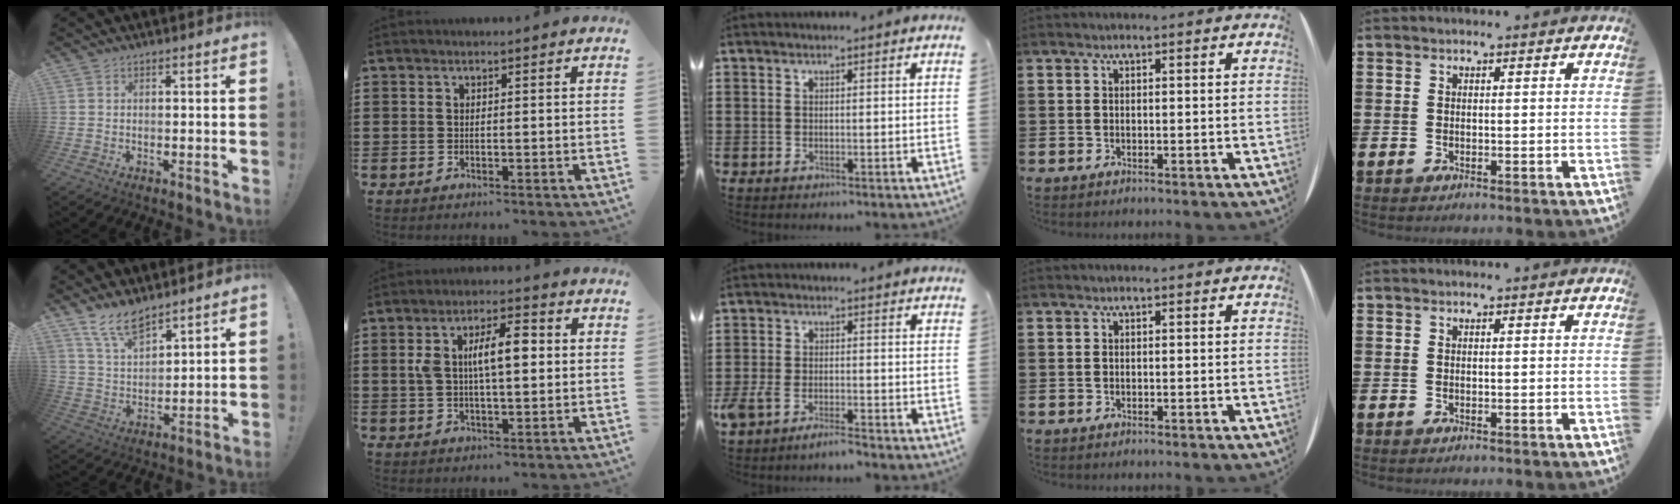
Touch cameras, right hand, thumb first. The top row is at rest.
{"thumb": {"total": 10.3, "force": [8.5, 3.9, 4.2], "torque": [-0.090, -0.052, 0.166]}, "index": {"total": 7.7, "force": [1.1, 3.0, 7.0], "torque": [-0.136, 0.009, 0.011]}, "middle": {"total": 3.7, "force": [-3.1, 0.8, 2.0], "torque": [-0.055, -0.005, -0.064]}}